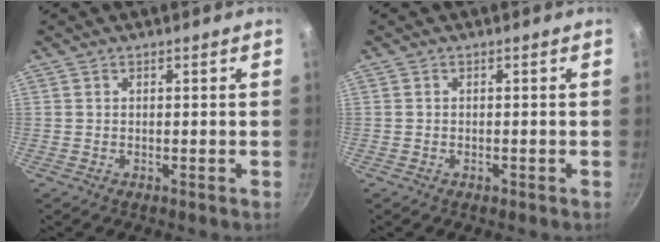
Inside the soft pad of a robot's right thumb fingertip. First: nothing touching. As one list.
[{"total": 0.7, "force": [-0.4, 0.4, 0.3], "torque": [-0.006, 0.003, -0.006]}]